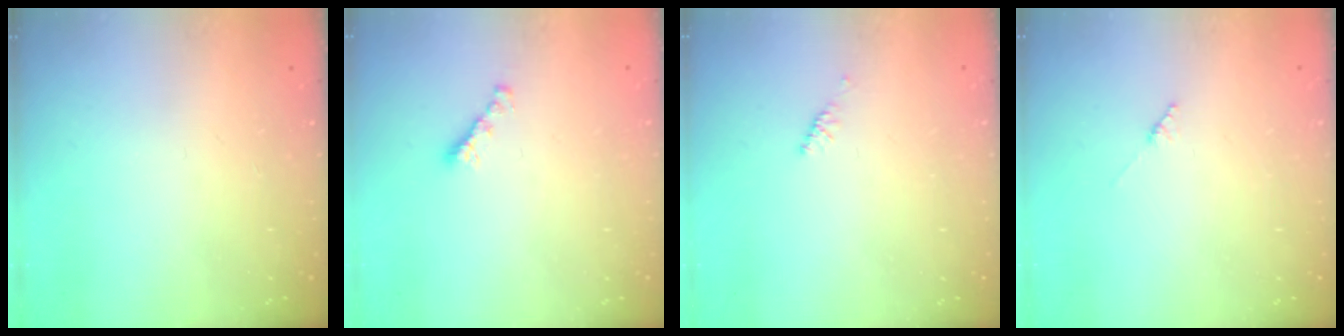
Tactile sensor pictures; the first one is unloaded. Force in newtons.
{"total": 2.2, "press": 2.1, "slide": 0.5}
{"total": 2.4, "press": 2.3, "slide": 0.7}
{"total": 1.8, "press": 1.7, "slide": 0.3}